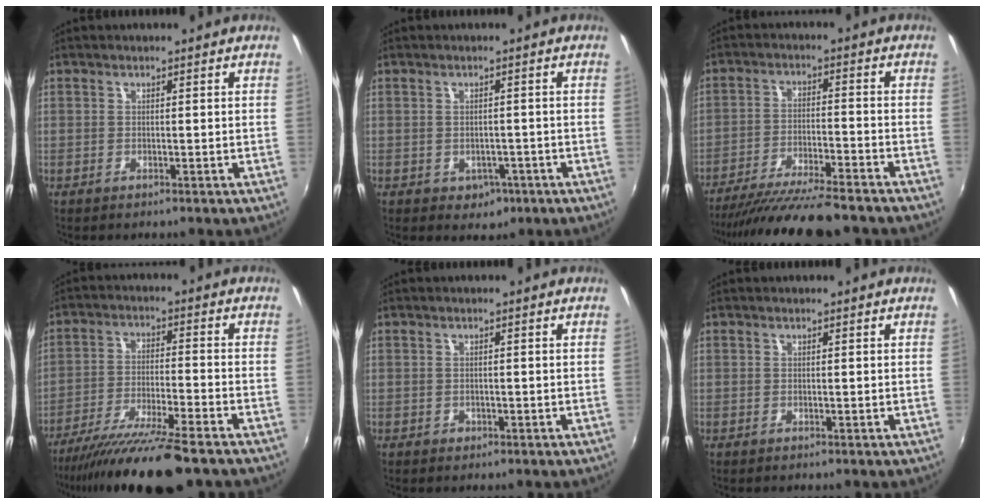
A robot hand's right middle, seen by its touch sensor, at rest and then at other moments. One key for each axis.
{"total": 3.7, "fx": -1.4, "fy": 3.1, "fz": 1.5, "tx": -0.033, "ty": -0.002, "tz": -0.009}
{"total": 15.4, "fx": -13.6, "fy": 1.3, "fz": 7.1, "tx": -0.147, "ty": -0.032, "tz": -0.219}
{"total": 15.3, "fx": -12.5, "fy": 0.7, "fz": 8.8, "tx": -0.177, "ty": -0.039, "tz": -0.213}
{"total": 1.0, "fx": -0.5, "fy": 0.8, "fz": 0.2, "tx": -0.003, "ty": -0.002, "tz": -0.006}
{"total": 0.0}